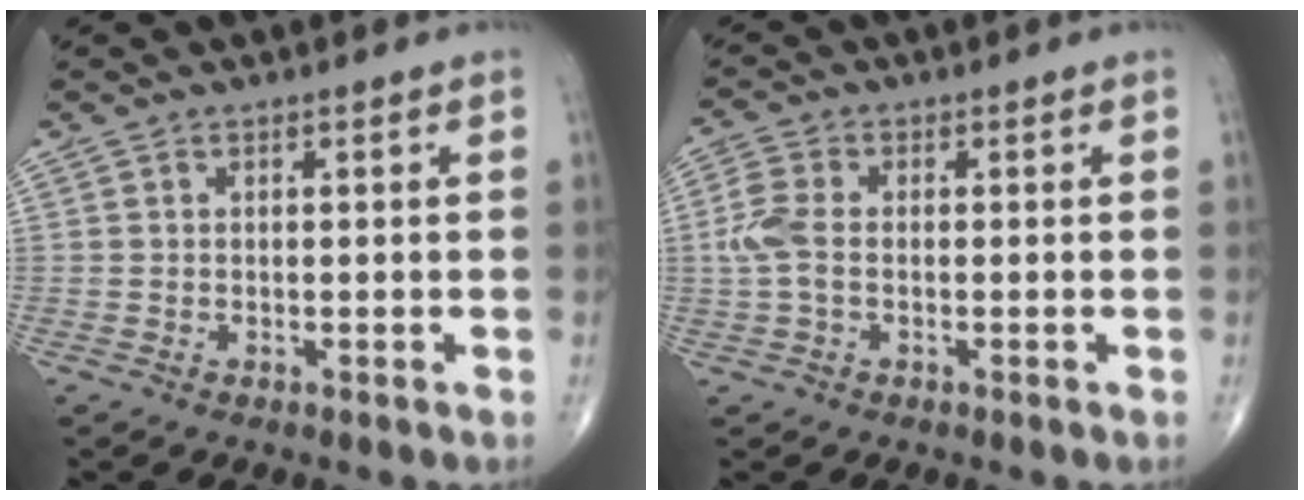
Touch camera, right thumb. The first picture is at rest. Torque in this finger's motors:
{"motor_torque": [0.19, -0.03, 0.27, 0.34, 0.16]}